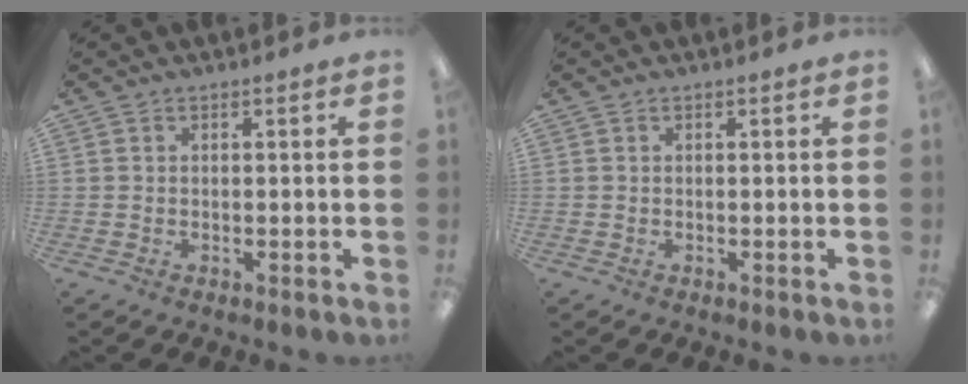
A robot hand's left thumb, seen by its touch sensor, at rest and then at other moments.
{"total": 0.0}